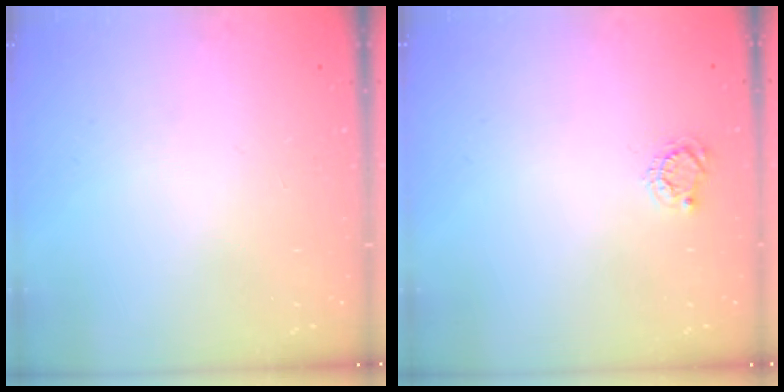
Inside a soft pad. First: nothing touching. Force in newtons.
{"total": 3.8, "press": 3.8, "slide": 0.4}